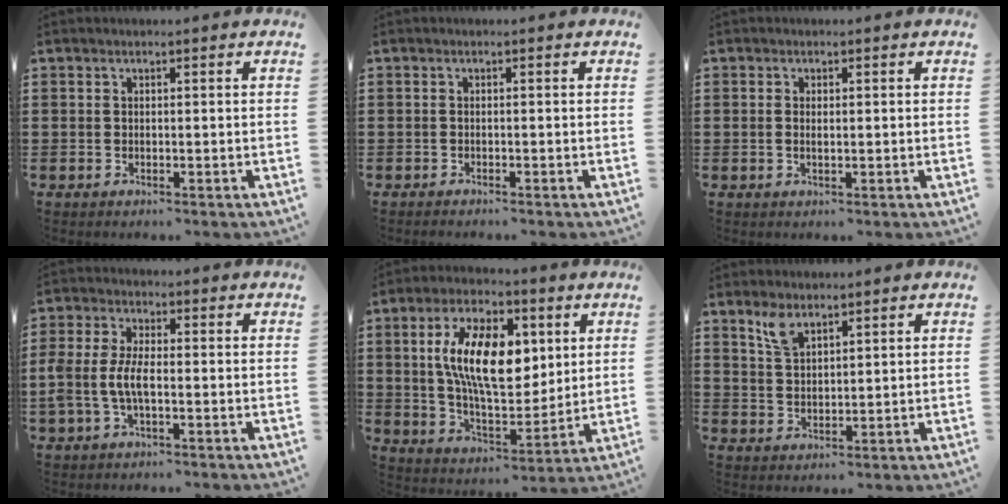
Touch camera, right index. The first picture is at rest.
{"total": 0.7, "force": [-0.7, 0.0, 0.0], "torque": [-0.001, -0.003, -0.015]}
{"total": 1.1, "force": [0.0, 0.5, 1.0], "torque": [-0.021, 0.002, -0.001]}
{"total": 5.3, "force": [-1.3, 2.4, 4.6], "torque": [-0.124, -0.008, -0.037]}
{"total": 14.1, "force": [3.7, 6.9, 11.8], "torque": [-0.218, 0.015, 0.067]}
{"total": 4.1, "force": [2.9, 1.7, 2.3], "torque": [-0.054, 0.002, 0.054]}